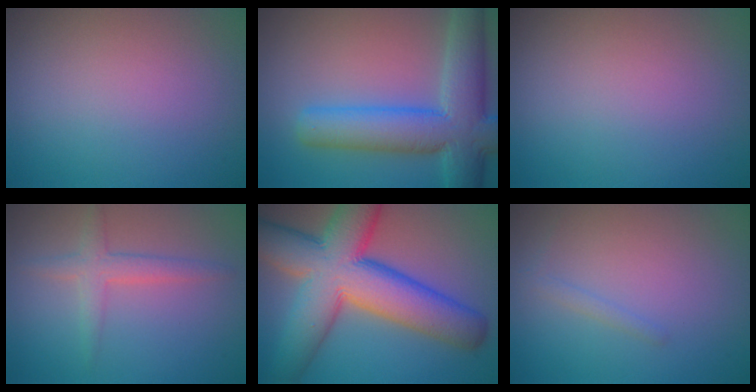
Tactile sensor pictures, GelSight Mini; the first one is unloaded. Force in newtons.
{"total": 9.0, "press": 9.0, "slide": 0.3}
{"total": 0.0}
{"total": 2.2, "press": 2.2, "slide": 0.0}
{"total": 13.2, "press": 13.2, "slide": 0.5}
{"total": 0.8, "press": 0.8, "slide": 0.0}